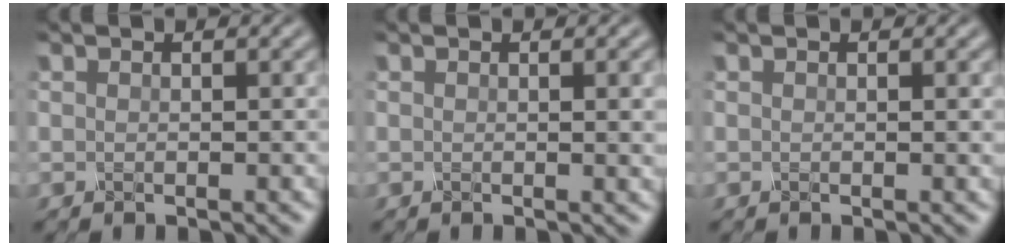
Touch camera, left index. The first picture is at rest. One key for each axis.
{"total": 2.3, "fx": 0.3, "fy": 0.7, "fz": 2.2, "tx": -0.019, "ty": 0.002, "tz": -0.001}
{"total": 0.6, "fx": 0.1, "fy": 0.1, "fz": 0.6, "tx": -0.004, "ty": 0.001, "tz": -0.001}